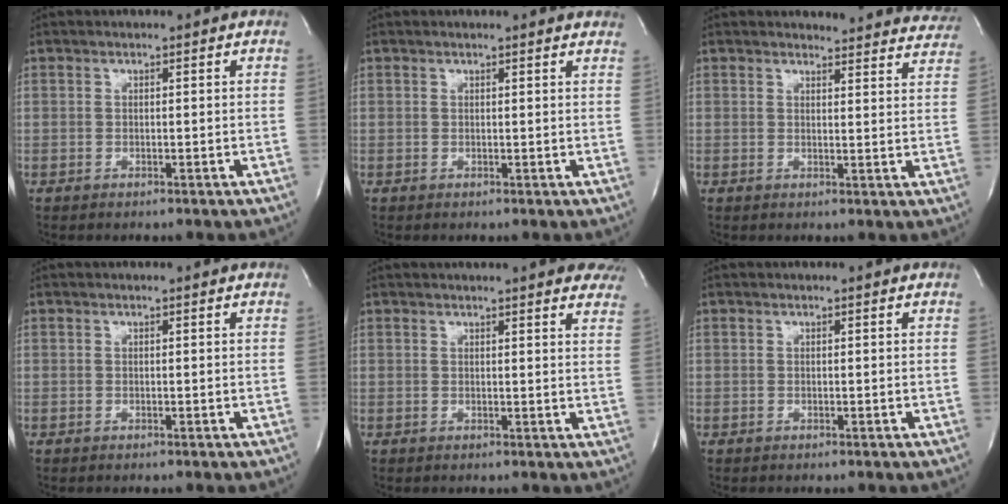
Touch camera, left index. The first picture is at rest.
{"total": 5.2, "force": [5.0, 0.5, 1.3], "torque": [-0.017, 0.004, 0.038]}
{"total": 13.9, "force": [13.6, 2.4, 1.9], "torque": [0.006, -0.060, 0.123]}
{"total": 1.2, "force": [1.2, 0.0, 0.2], "torque": [-0.012, 0.003, 0.012]}
{"total": 16.5, "force": [14.9, 2.6, 6.5], "torque": [-0.086, -0.016, 0.161]}
{"total": 1.5, "force": [1.5, 0.1, 0.4], "torque": [-0.015, 0.009, 0.014]}